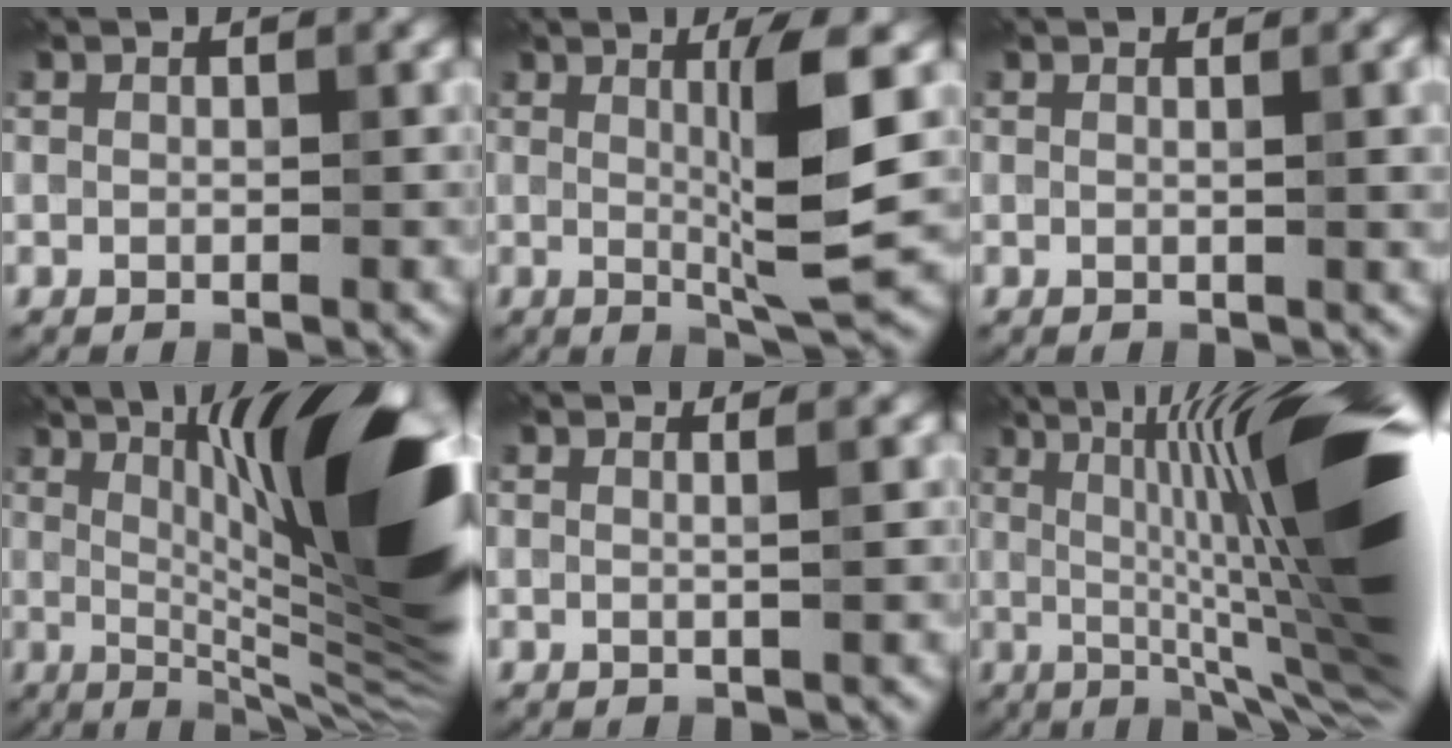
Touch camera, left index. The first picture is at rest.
{"total": 6.5, "force": [0.7, 0.7, 6.4], "torque": [-0.102, -0.009, 0.018]}
{"total": 3.2, "force": [0.6, 1.2, 2.9], "torque": [-0.024, 0.007, 0.001]}
{"total": 17.3, "force": [4.3, 3.5, 16.4], "torque": [-0.225, 0.015, 0.080]}
{"total": 1.4, "force": [0.4, 0.6, 1.2], "torque": [-0.013, 0.001, -0.009]}
{"total": 19.8, "force": [1.4, 4.1, 19.3], "torque": [-0.234, 0.040, 0.029]}